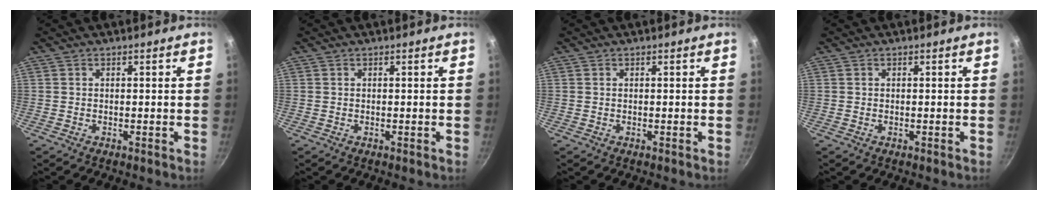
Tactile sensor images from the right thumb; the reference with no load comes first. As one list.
[{"total": 0.0}, {"total": 0.0}, {"total": 0.0}]